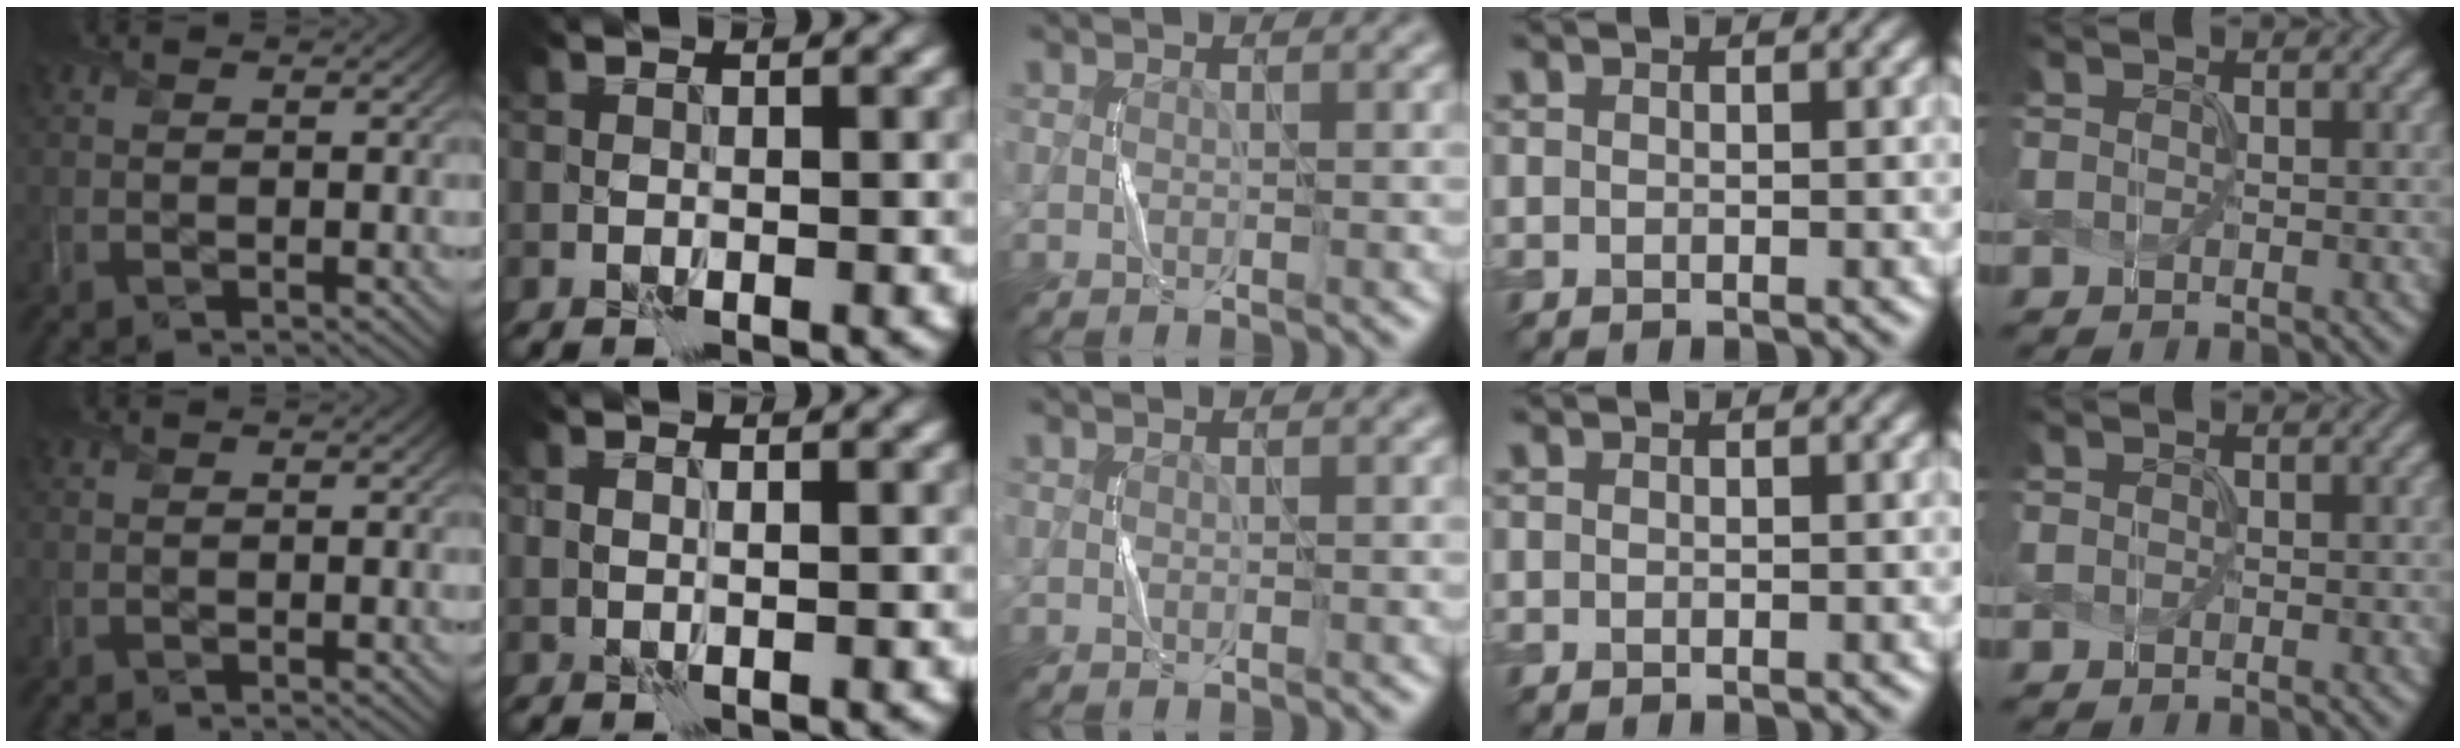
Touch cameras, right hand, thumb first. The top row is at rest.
{"index": {"total": 0.6, "force": [0.5, 0.0, 0.3], "torque": [-0.007, -0.007, 0.012]}, "little": {"total": 0.6, "force": [-0.1, -0.2, -0.5], "torque": [0.006, 0.002, 0.006]}}